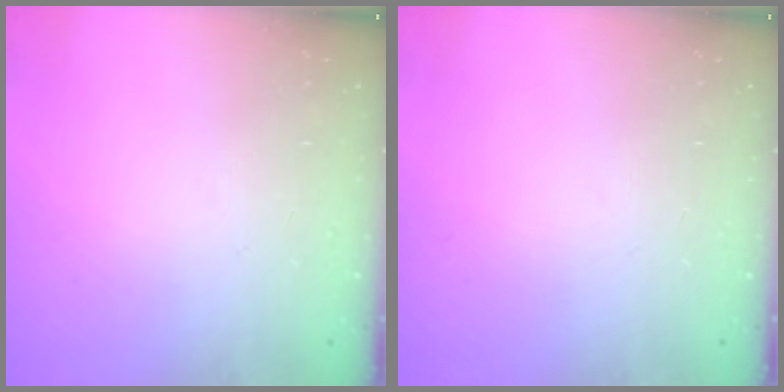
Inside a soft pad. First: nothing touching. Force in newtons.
{"total": 0.0}